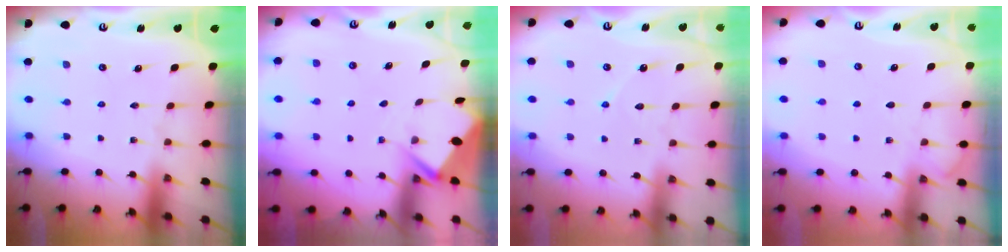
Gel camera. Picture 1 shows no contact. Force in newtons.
{"total": 2.8, "press": 2.8, "slide": 0.4}
{"total": 3.1, "press": 3.1, "slide": 0.3}
{"total": 5.5, "press": 5.5, "slide": 0.6}